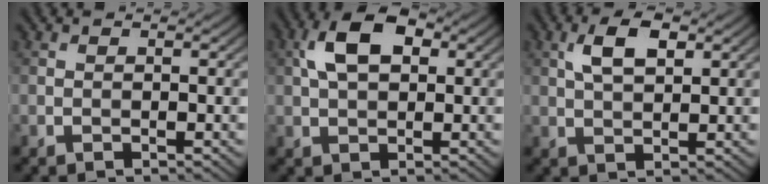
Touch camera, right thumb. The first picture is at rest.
{"total": 7.0, "force": [1.9, 4.1, 5.4], "torque": [-0.109, 0.014, 0.026]}
{"total": 4.7, "force": [1.9, 2.1, 3.8], "torque": [-0.080, 0.007, 0.035]}